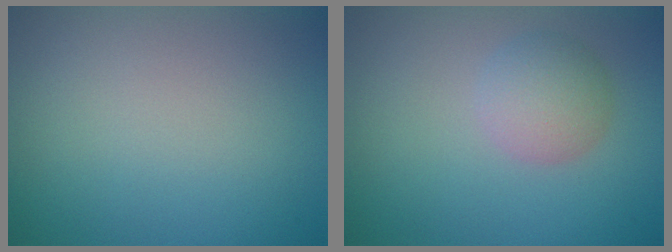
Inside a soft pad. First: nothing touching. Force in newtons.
{"total": 2.7, "press": 2.7, "slide": 0.2}